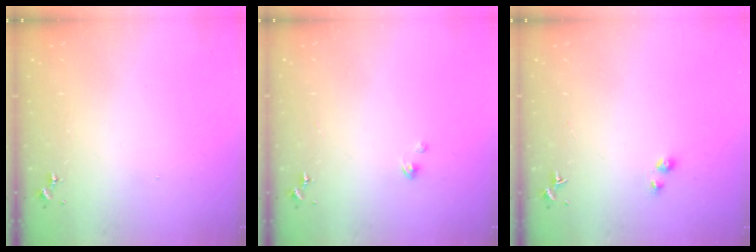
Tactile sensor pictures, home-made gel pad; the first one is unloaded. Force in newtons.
{"total": 1.6, "press": 1.6, "slide": 0.2}
{"total": 2.9, "press": 2.8, "slide": 0.4}